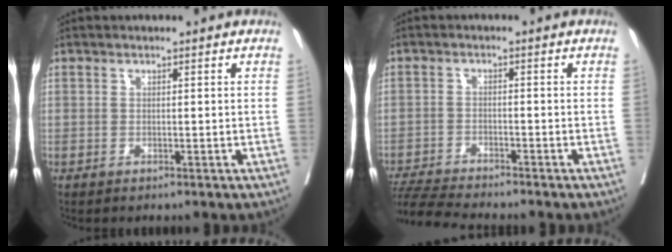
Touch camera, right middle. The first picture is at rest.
{"total": 6.8, "force": [-6.5, -0.6, 1.8], "torque": [-0.028, -0.015, -0.115]}